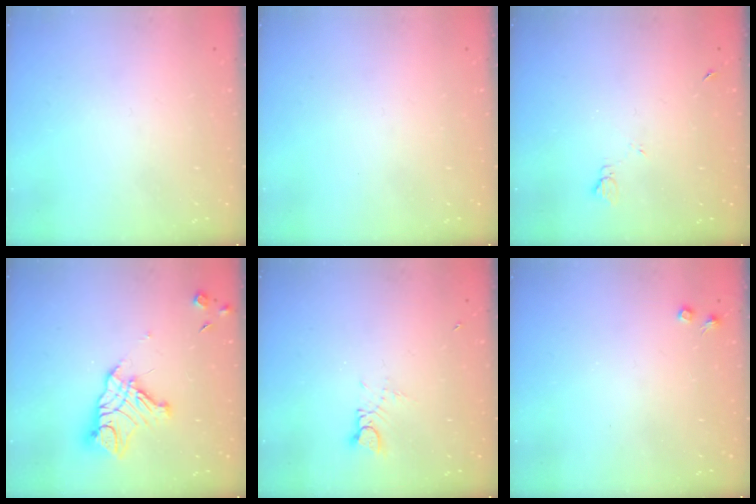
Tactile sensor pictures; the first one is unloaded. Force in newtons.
{"total": 0.0}
{"total": 3.2, "press": 3.1, "slide": 0.5}
{"total": 13.7, "press": 13.7, "slide": 1.4}
{"total": 3.0, "press": 2.9, "slide": 0.3}
{"total": 2.7, "press": 2.7, "slide": 0.4}